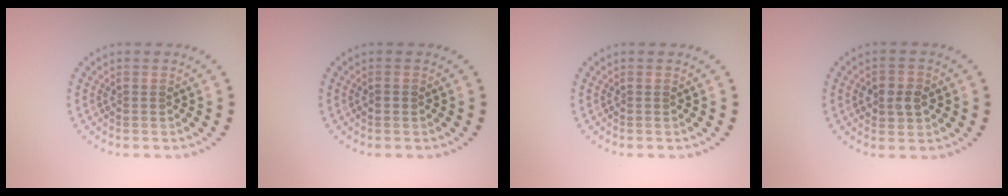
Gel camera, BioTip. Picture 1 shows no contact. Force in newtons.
{"total": 0.7, "press": 0.7, "slide": 0.1}
{"total": 0.0}
{"total": 2.4, "press": 2.4, "slide": 0.2}